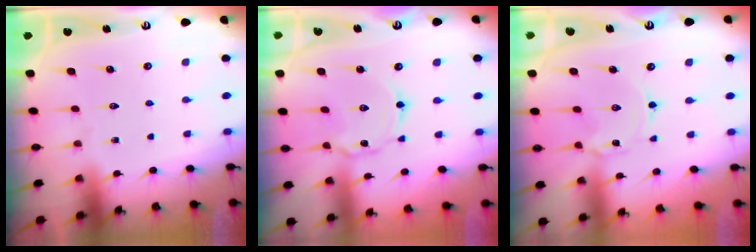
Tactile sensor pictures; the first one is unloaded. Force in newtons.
{"total": 3.1, "press": 3.1, "slide": 0.4}
{"total": 0.9, "press": 0.9, "slide": 0.1}